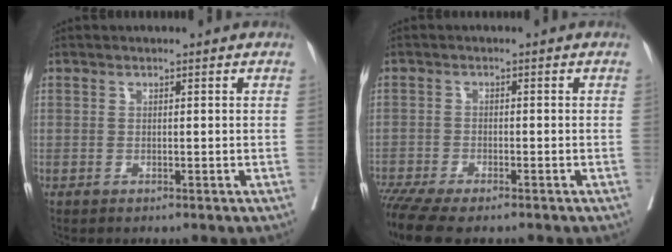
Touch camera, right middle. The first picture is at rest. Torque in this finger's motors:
{"motor_torque": [1.10, -1.04, 0.21, 0.13]}